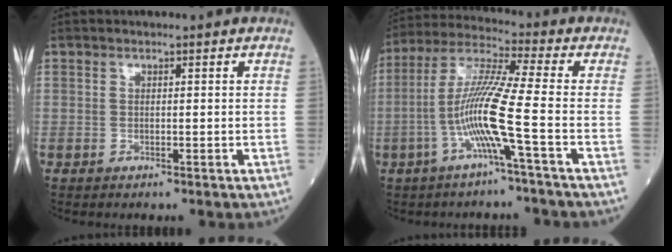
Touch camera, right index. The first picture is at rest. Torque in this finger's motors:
{"motor_torque": [0.28, -0.09, 0.28, 0.20]}